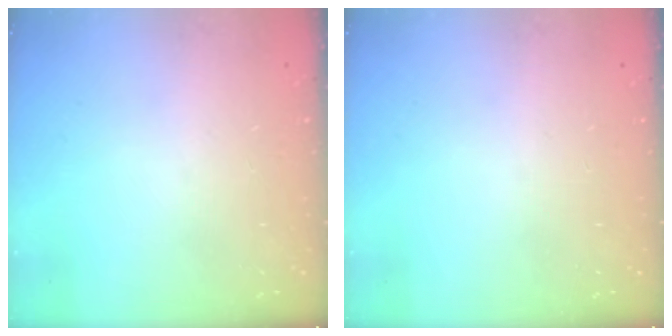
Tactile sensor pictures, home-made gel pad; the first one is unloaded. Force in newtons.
{"total": 0.0}